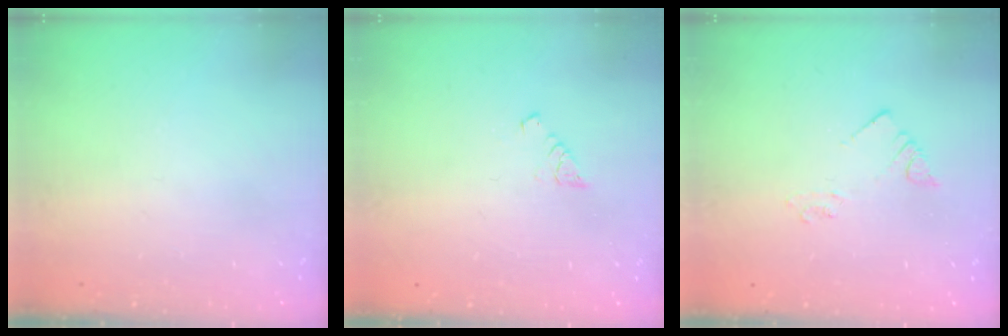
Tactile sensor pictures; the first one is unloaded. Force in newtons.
{"total": 4.3, "press": 4.3, "slide": 0.4}
{"total": 2.1, "press": 2.1, "slide": 0.1}